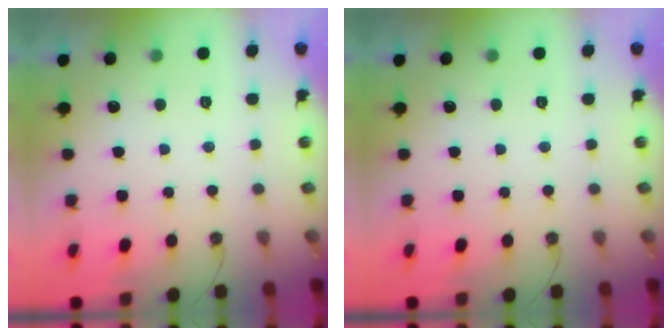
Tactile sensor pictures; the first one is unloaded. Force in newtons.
{"total": 0.0}